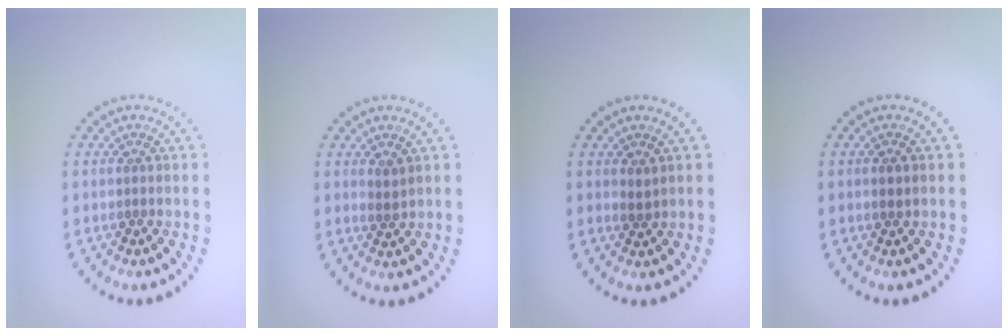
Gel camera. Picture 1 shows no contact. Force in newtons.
{"total": 0.7, "press": 0.5, "slide": 0.5}
{"total": 0.6, "press": 0.6, "slide": 0.2}
{"total": 1.0, "press": 1.0, "slide": 0.3}